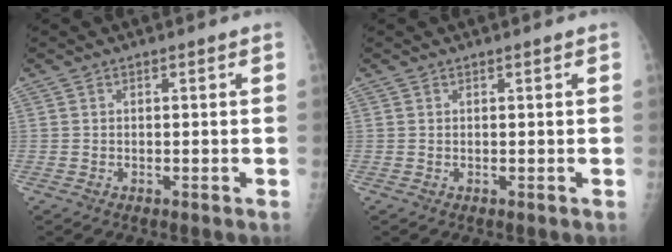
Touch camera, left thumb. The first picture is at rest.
{"total": 0.0}